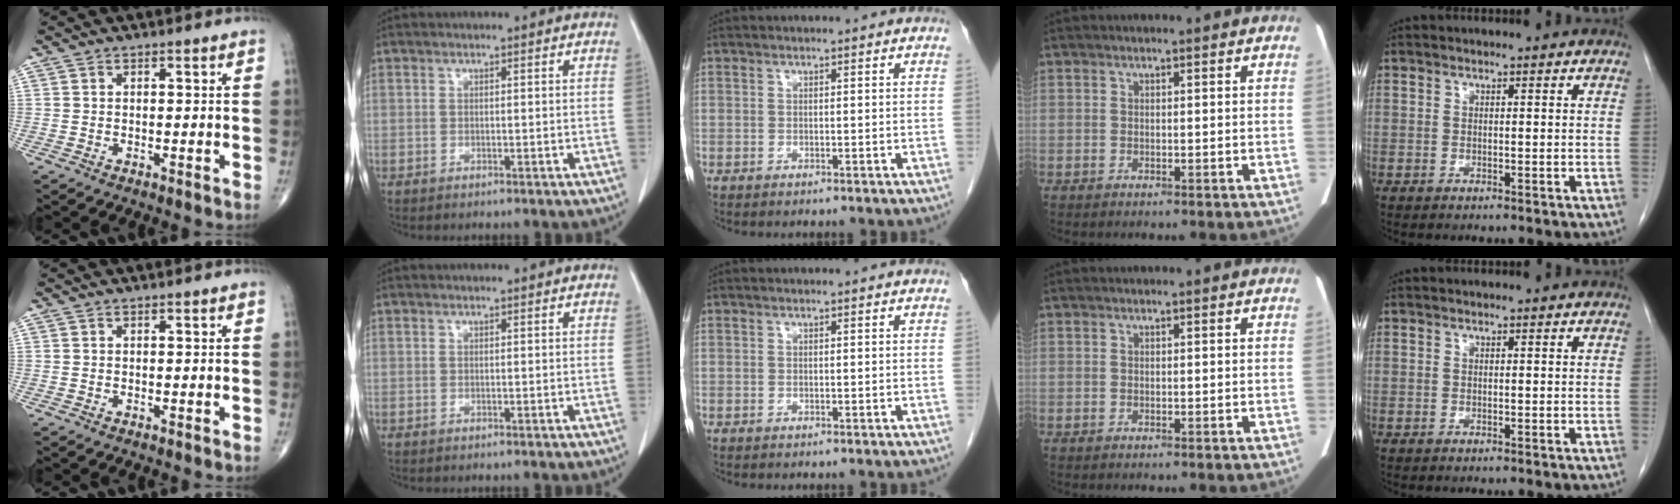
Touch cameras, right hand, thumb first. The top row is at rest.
{}